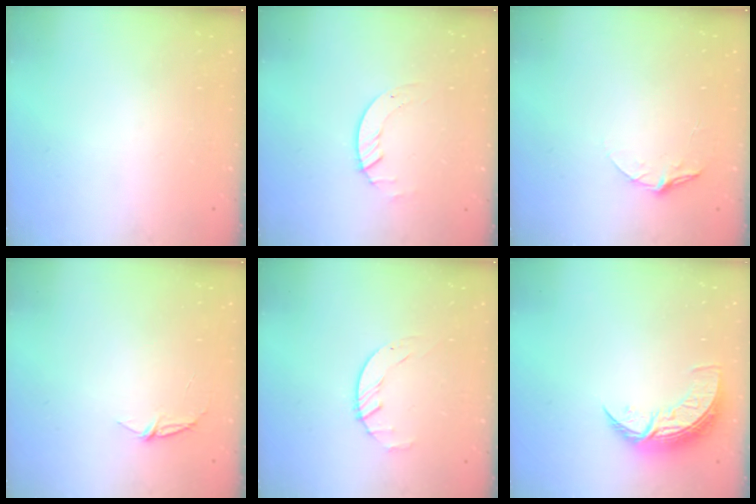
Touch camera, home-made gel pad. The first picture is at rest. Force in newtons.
{"total": 2.0, "press": 2.0, "slide": 0.2}
{"total": 5.8, "press": 5.8, "slide": 0.5}
{"total": 3.9, "press": 3.9, "slide": 0.4}
{"total": 1.6, "press": 1.6, "slide": 0.3}
{"total": 8.6, "press": 8.5, "slide": 0.8}